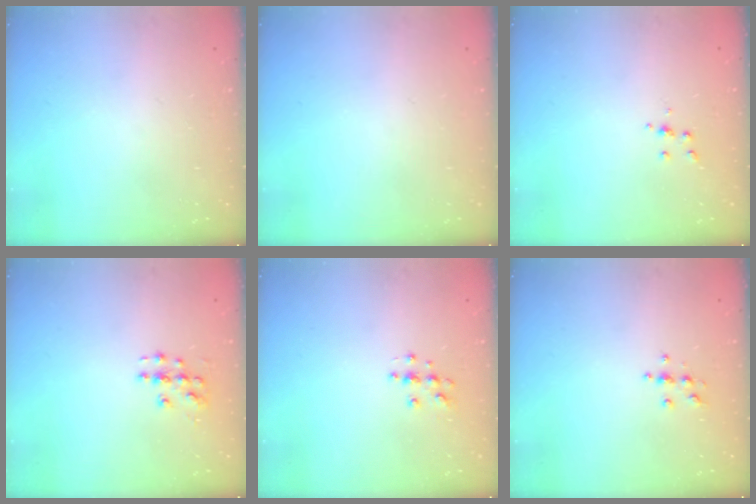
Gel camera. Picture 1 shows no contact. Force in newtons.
{"total": 0.0}
{"total": 3.6, "press": 3.6, "slide": 0.3}
{"total": 4.7, "press": 4.7, "slide": 0.2}
{"total": 5.4, "press": 5.3, "slide": 0.7}
{"total": 3.9, "press": 3.9, "slide": 0.5}